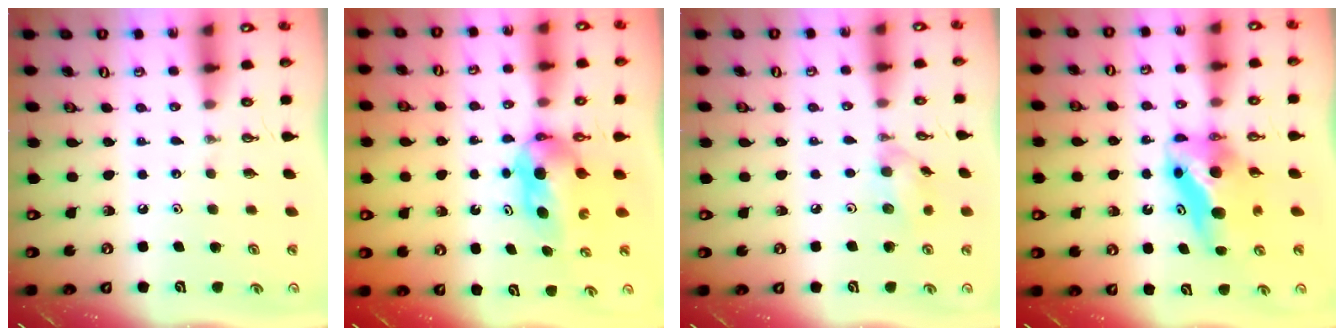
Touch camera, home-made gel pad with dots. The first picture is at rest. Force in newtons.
{"total": 5.7, "press": 5.1, "slide": 2.6}
{"total": 8.5, "press": 8.4, "slide": 0.4}
{"total": 9.4, "press": 9.0, "slide": 2.7}